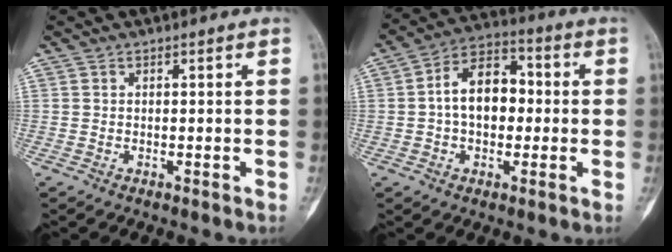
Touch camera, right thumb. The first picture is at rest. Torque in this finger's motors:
{"motor_torque": [-0.54, 1.12, 0.61, -0.53, 0.00]}